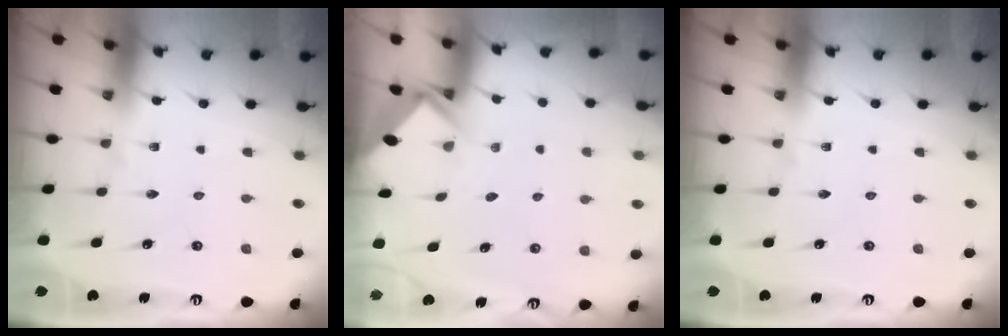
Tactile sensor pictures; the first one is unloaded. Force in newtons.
{"total": 2.9, "press": 2.9, "slide": 0.2}
{"total": 0.0}